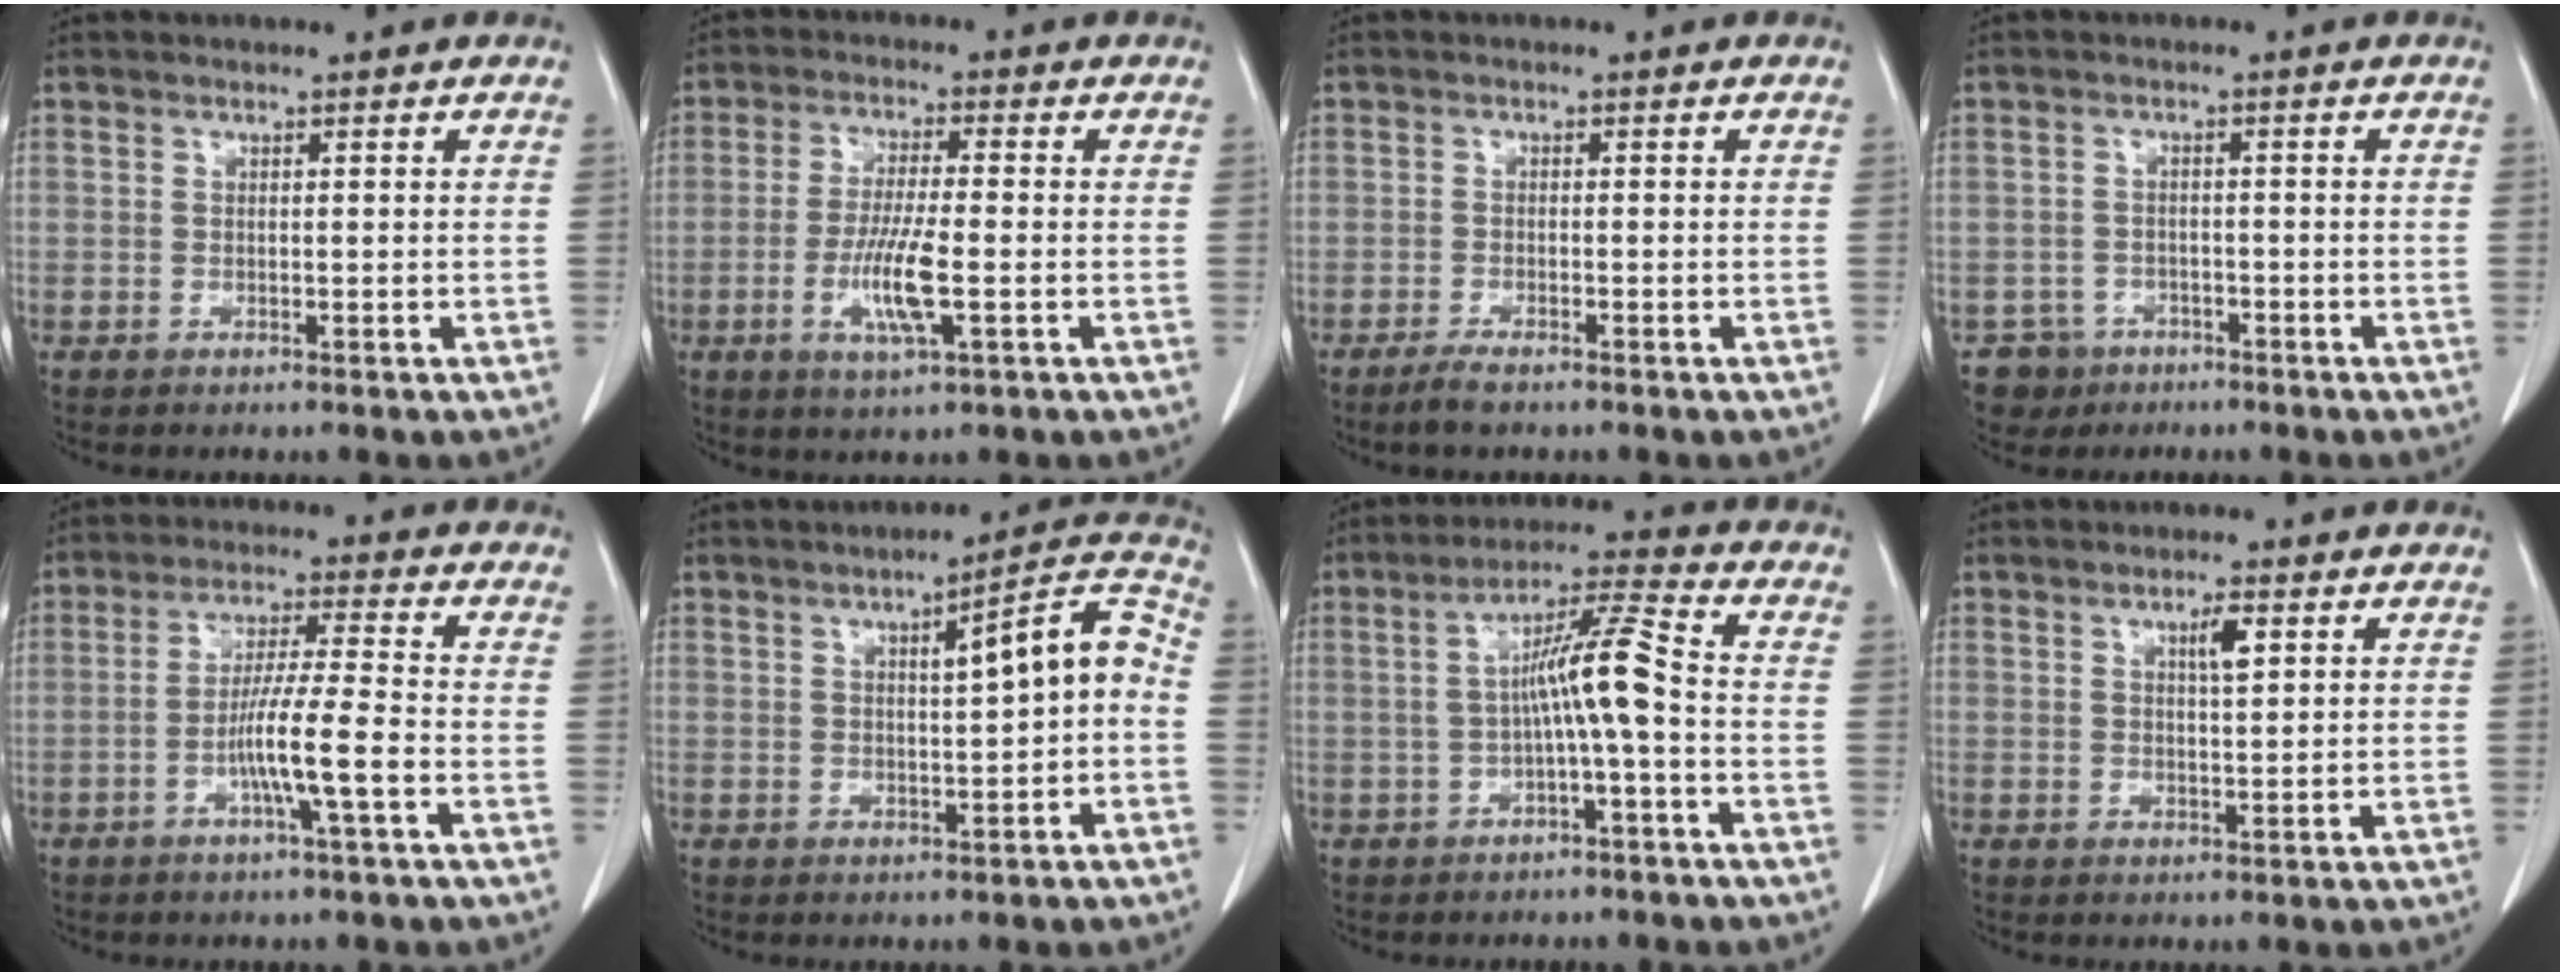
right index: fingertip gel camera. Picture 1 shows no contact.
{"total": 8.0, "force": [-2.1, 0.8, 7.7], "torque": [-0.151, -0.012, -0.040]}
{"total": 2.4, "force": [-1.9, 0.4, 1.4], "torque": [-0.035, -0.005, -0.035]}
{"total": 4.5, "force": [-2.7, 3.6, -0.5], "torque": [0.011, 0.010, -0.043]}
{"total": 8.0, "force": [-2.7, -0.5, 7.4], "torque": [-0.138, 0.000, -0.052]}
{"total": 8.5, "force": [0.3, 1.1, 8.4], "torque": [-0.110, 0.027, 0.001]}
{"total": 8.0, "force": [-0.9, 0.0, 8.0], "torque": [-0.141, 0.021, -0.019]}
{"total": 3.0, "force": [1.3, 0.5, 2.6], "torque": [-0.045, 0.000, 0.020]}